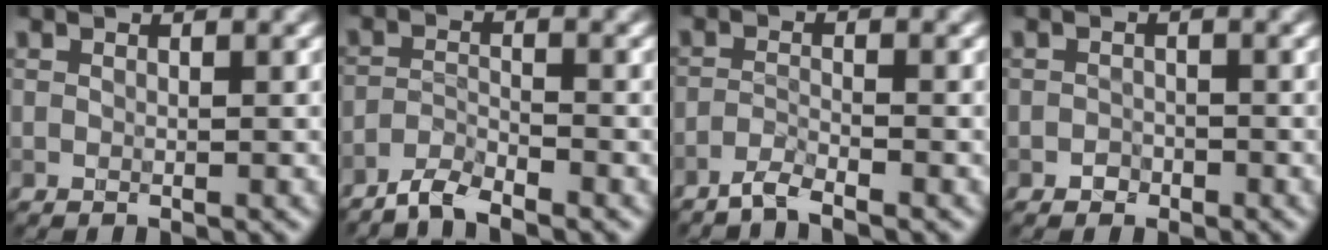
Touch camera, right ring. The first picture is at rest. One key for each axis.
{"total": 2.9, "fx": -2.8, "fy": 0.2, "fz": 0.6, "tx": -0.010, "ty": 0.002, "tz": -0.057}
{"total": 2.1, "fx": -2.0, "fy": 0.1, "fz": 0.6, "tx": -0.007, "ty": 0.004, "tz": -0.045}
{"total": 1.3, "fx": -1.0, "fy": 0.5, "fz": -0.5, "tx": 0.012, "ty": 0.002, "tz": -0.012}